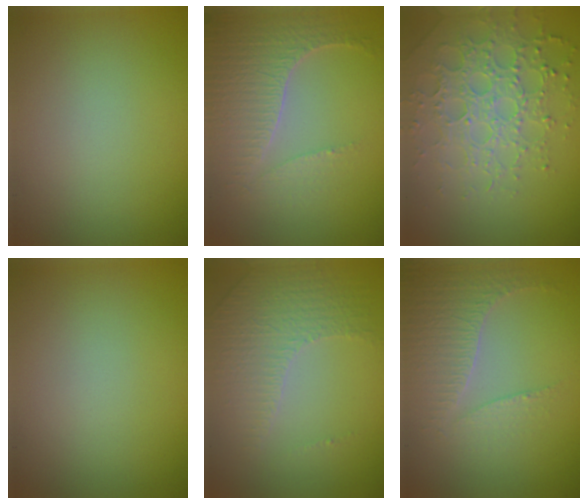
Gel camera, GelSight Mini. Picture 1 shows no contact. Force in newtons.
{"total": 4.2, "press": 4.0, "slide": 1.3}
{"total": 4.3, "press": 4.2, "slide": 0.9}
{"total": 0.0}
{"total": 4.3, "press": 3.0, "slide": 3.1}
{"total": 3.6, "press": 2.8, "slide": 2.3}